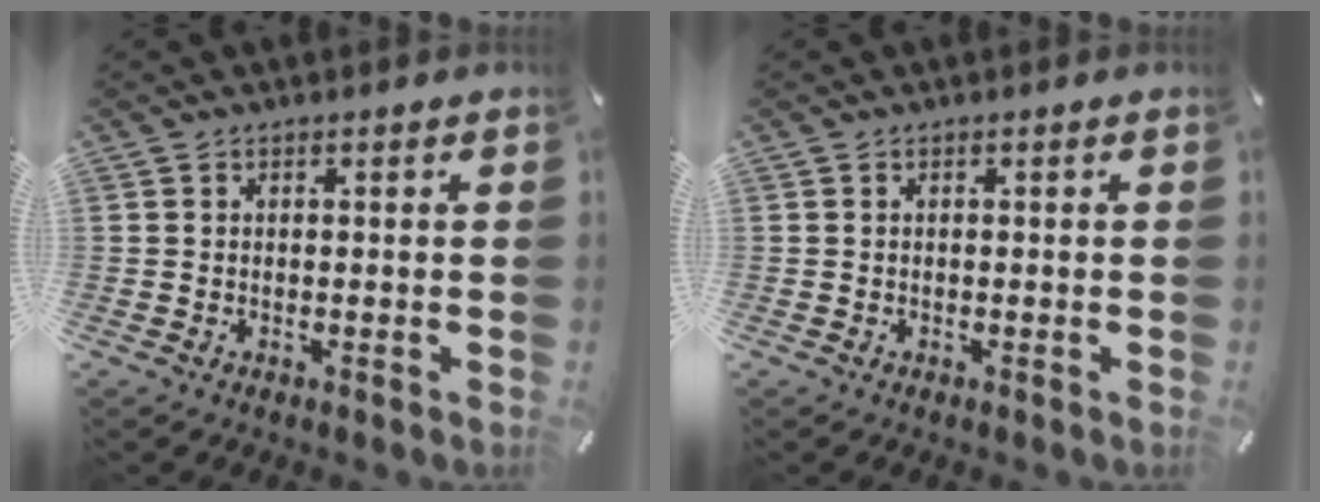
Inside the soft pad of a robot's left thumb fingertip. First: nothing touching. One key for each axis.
{"total": 0.0}